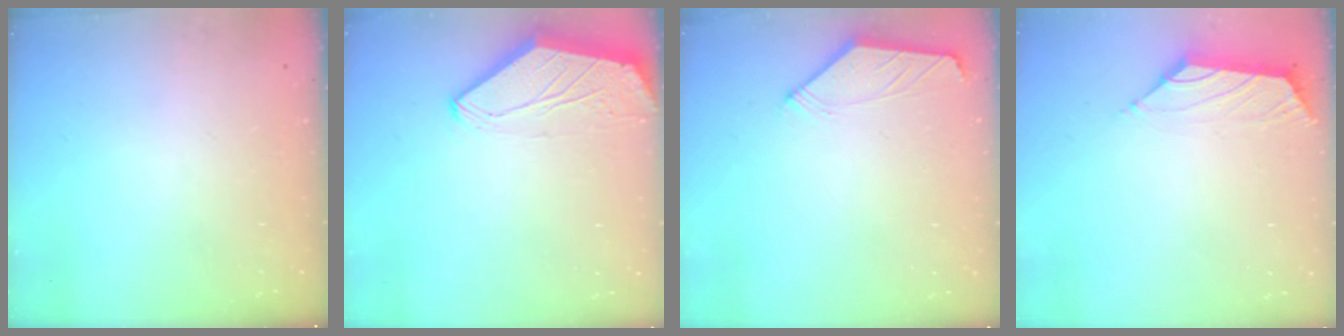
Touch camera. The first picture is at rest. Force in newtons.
{"total": 0.0}
{"total": 1.4, "press": 1.4, "slide": 0.4}
{"total": 1.7, "press": 1.6, "slide": 0.6}